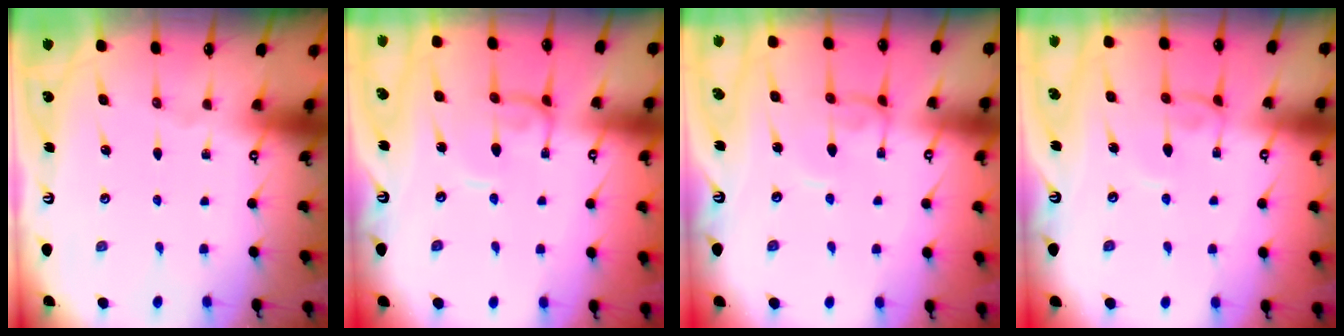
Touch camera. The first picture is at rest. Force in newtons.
{"total": 1.6, "press": 1.5, "slide": 0.1}
{"total": 2.0, "press": 2.0, "slide": 0.1}
{"total": 0.0}